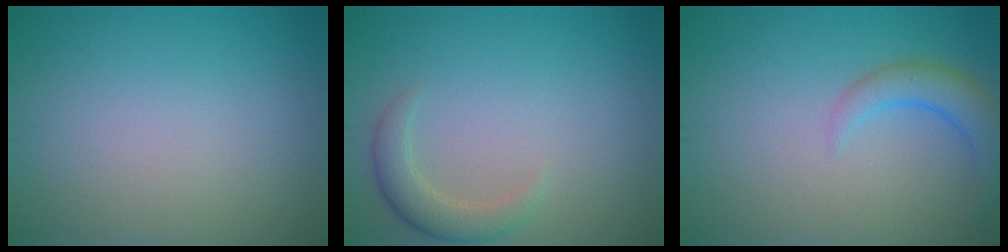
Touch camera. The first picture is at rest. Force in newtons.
{"total": 2.6, "press": 2.6, "slide": 0.1}
{"total": 3.2, "press": 3.2, "slide": 0.3}